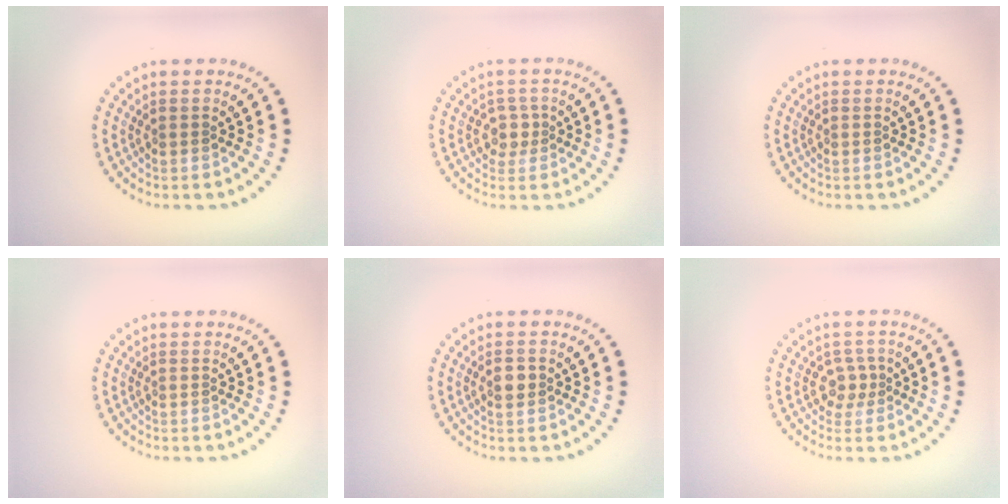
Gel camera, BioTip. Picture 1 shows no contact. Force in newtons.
{"total": 1.6, "press": 1.3, "slide": 1.0}
{"total": 0.0}
{"total": 0.0}
{"total": 1.5, "press": 1.5, "slide": 0.2}
{"total": 1.6, "press": 1.3, "slide": 1.0}